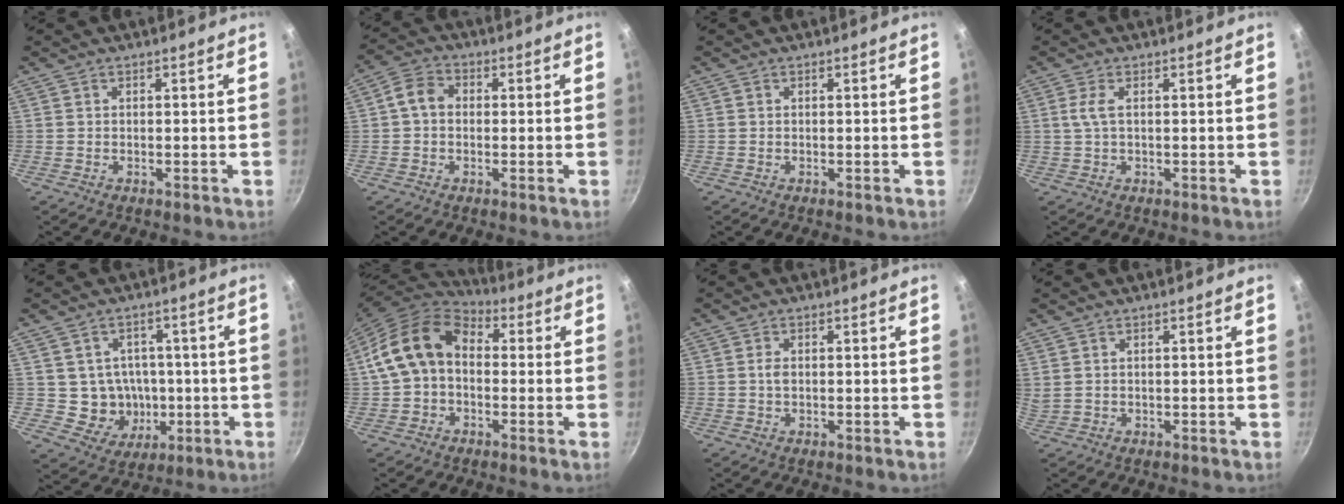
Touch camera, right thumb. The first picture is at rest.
{"total": 4.9, "force": [0.0, 3.9, 3.0], "torque": [-0.046, 0.016, -0.014]}
{"total": 0.0}
{"total": 2.5, "force": [0.4, 0.7, 2.4], "torque": [-0.059, 0.004, 0.009]}
{"total": 9.1, "force": [-0.6, 8.5, 3.2], "torque": [-0.014, 0.011, 0.000]}
{"total": 13.9, "force": [0.8, 10.2, 9.5], "torque": [-0.151, 0.037, -0.001]}
{"total": 1.3, "force": [0.1, 0.8, 1.0], "torque": [-0.018, 0.001, 0.000]}
{"total": 1.5, "force": [0.7, 0.4, 1.2], "torque": [-0.026, 0.002, 0.017]}